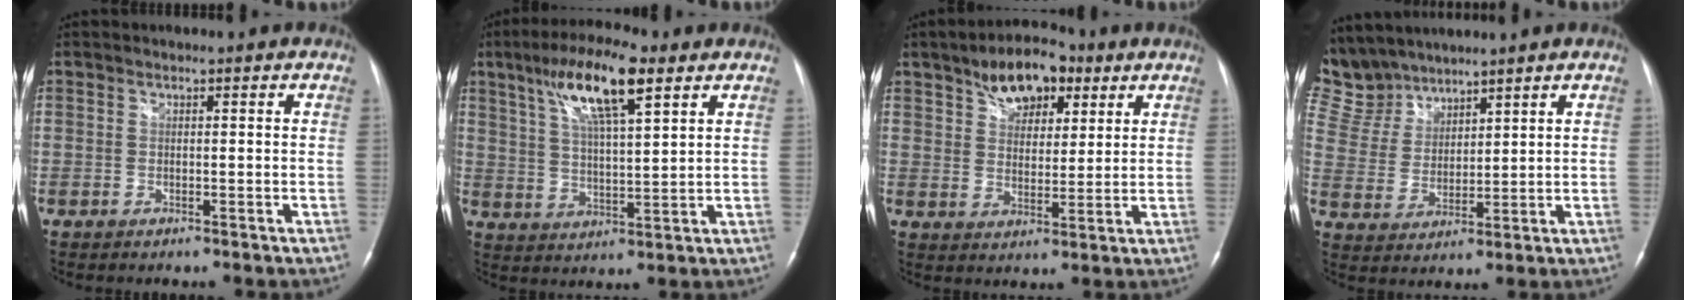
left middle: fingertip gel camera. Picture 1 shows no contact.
{"total": 12.4, "force": [6.8, 2.0, 10.1], "torque": [-0.191, 0.014, 0.119]}
{"total": 9.2, "force": [5.4, 4.8, 5.8], "torque": [-0.094, 0.016, 0.090]}
{"total": 10.0, "force": [9.4, 3.5, 0.9], "torque": [-0.037, 0.017, 0.206]}